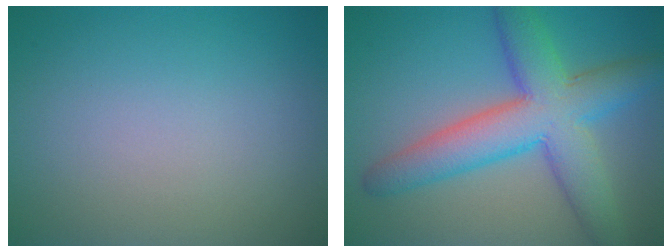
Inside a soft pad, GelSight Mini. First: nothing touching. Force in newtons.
{"total": 8.4, "press": 8.4, "slide": 0.2}